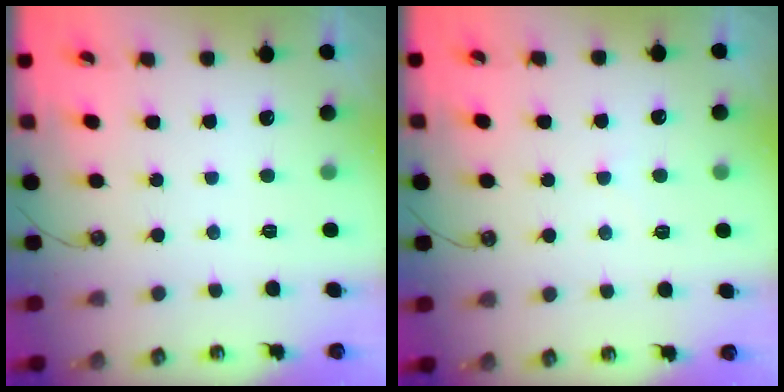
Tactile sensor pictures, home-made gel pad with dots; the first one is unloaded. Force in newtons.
{"total": 3.9, "press": 3.9, "slide": 0.3}